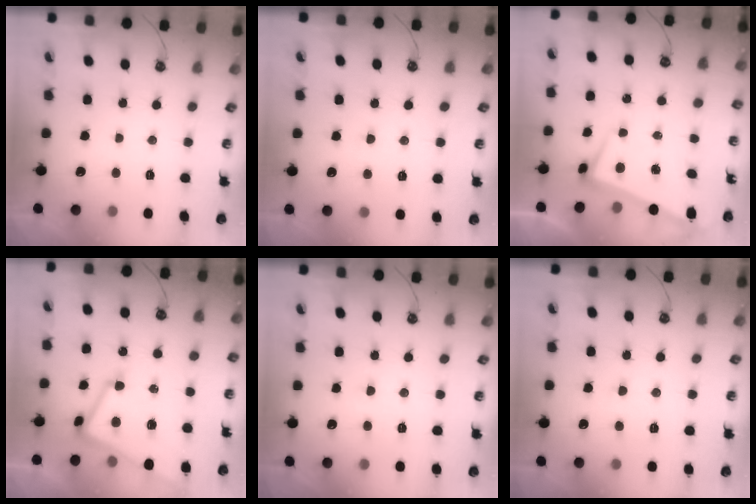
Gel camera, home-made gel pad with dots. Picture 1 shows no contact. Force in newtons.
{"total": 2.7, "press": 2.7, "slide": 0.5}
{"total": 1.8, "press": 0.9, "slide": 1.6}
{"total": 3.7, "press": 3.4, "slide": 1.4}
{"total": 0.9, "press": 0.9, "slide": 0.3}
{"total": 2.2, "press": 2.1, "slide": 0.6}